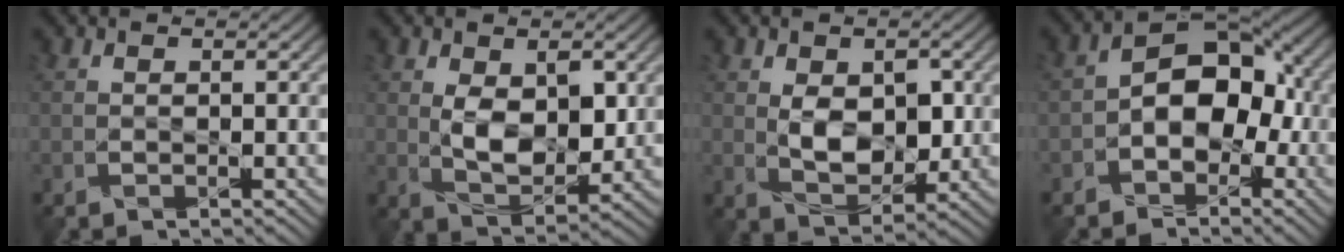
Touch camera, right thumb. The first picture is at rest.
{"total": 6.9, "force": [0.8, 4.0, 5.5], "torque": [-0.108, -0.011, 0.022]}
{"total": 6.6, "force": [0.3, 4.2, 5.1], "torque": [-0.091, -0.008, 0.011]}
{"total": 8.6, "force": [-1.7, 6.0, 6.0], "torque": [-0.089, 0.007, -0.043]}